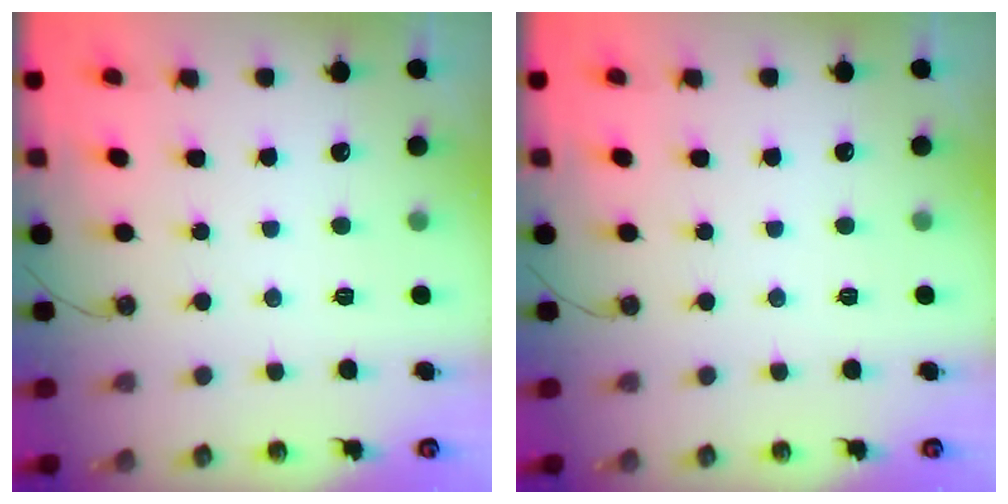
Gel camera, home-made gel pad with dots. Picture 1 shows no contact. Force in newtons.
{"total": 0.0}